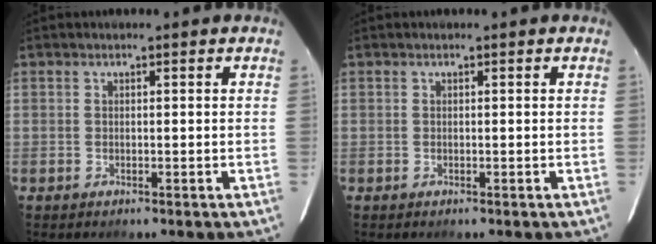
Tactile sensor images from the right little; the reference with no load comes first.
{"total": 0.0}